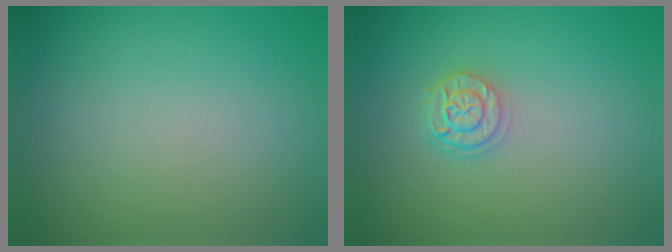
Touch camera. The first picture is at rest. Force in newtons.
{"total": 2.4, "press": 2.0, "slide": 1.3}